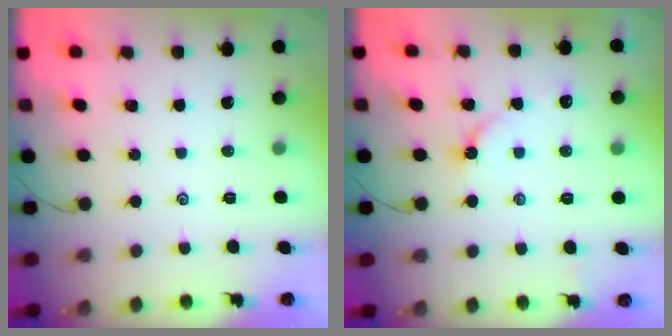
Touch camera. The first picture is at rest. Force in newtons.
{"total": 3.1, "press": 3.1, "slide": 0.4}